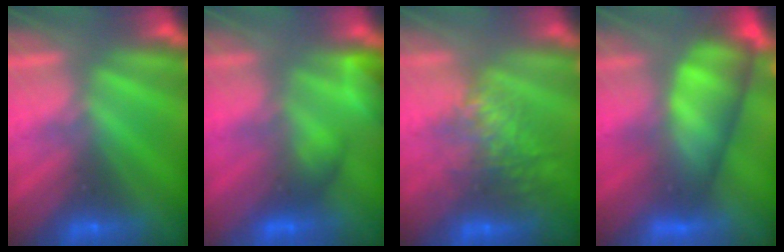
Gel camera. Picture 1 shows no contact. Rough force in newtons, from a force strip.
{"total": 4.7}
{"total": 7.0}
{"total": 10.2}